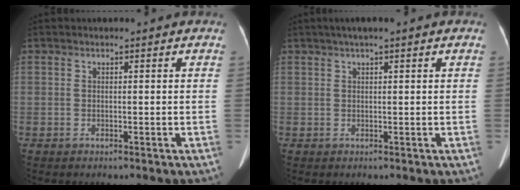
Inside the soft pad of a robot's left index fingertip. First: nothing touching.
{"total": 2.6, "force": [1.6, -0.1, 2.1], "torque": [-0.043, 0.019, 0.028]}